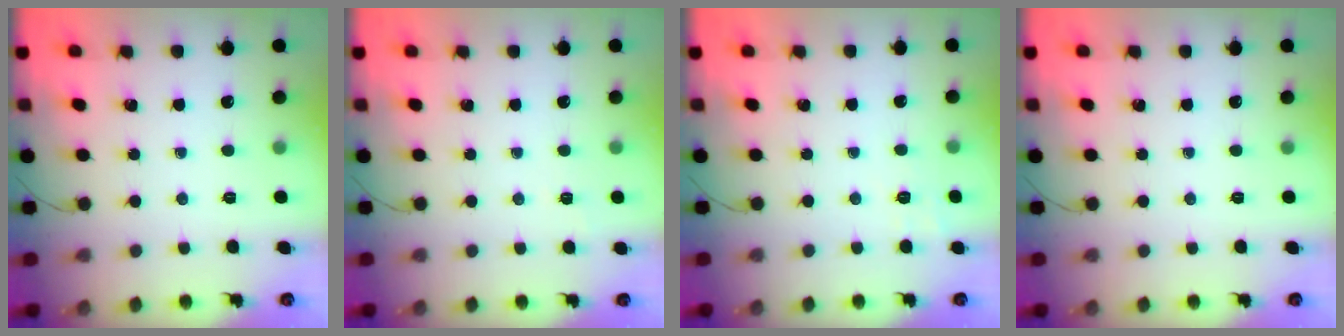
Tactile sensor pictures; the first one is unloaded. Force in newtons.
{"total": 2.0, "press": 1.6, "slide": 1.2}
{"total": 1.8, "press": 0.5, "slide": 1.7}
{"total": 0.0}